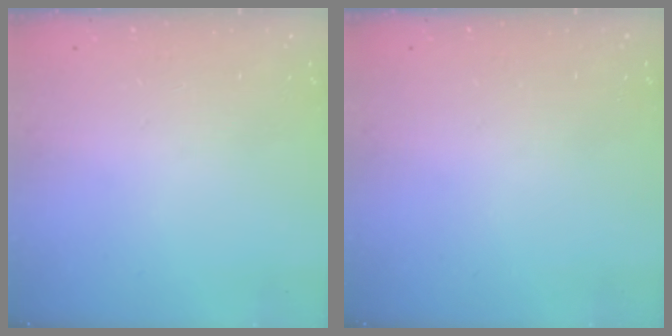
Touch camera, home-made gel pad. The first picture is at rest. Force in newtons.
{"total": 0.0}